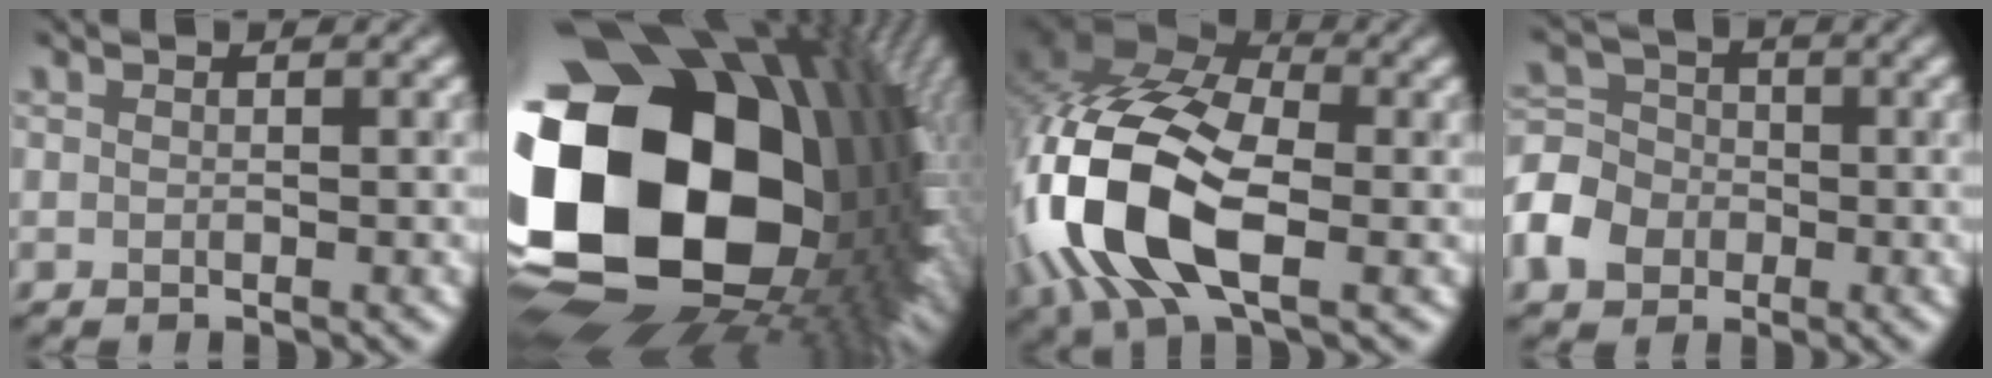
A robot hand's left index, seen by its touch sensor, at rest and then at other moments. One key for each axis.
{"total": 23.9, "fx": -0.2, "fy": 17.9, "fz": 15.8, "tx": -0.336, "ty": -0.066, "tz": 0.011}
{"total": 16.0, "fx": -4.1, "fy": 8.9, "fz": 12.6, "tx": -0.301, "ty": -0.007, "tz": -0.085}
{"total": 5.8, "fx": -2.2, "fy": 4.8, "fz": 2.5, "tx": -0.062, "ty": 0.003, "tz": -0.060}